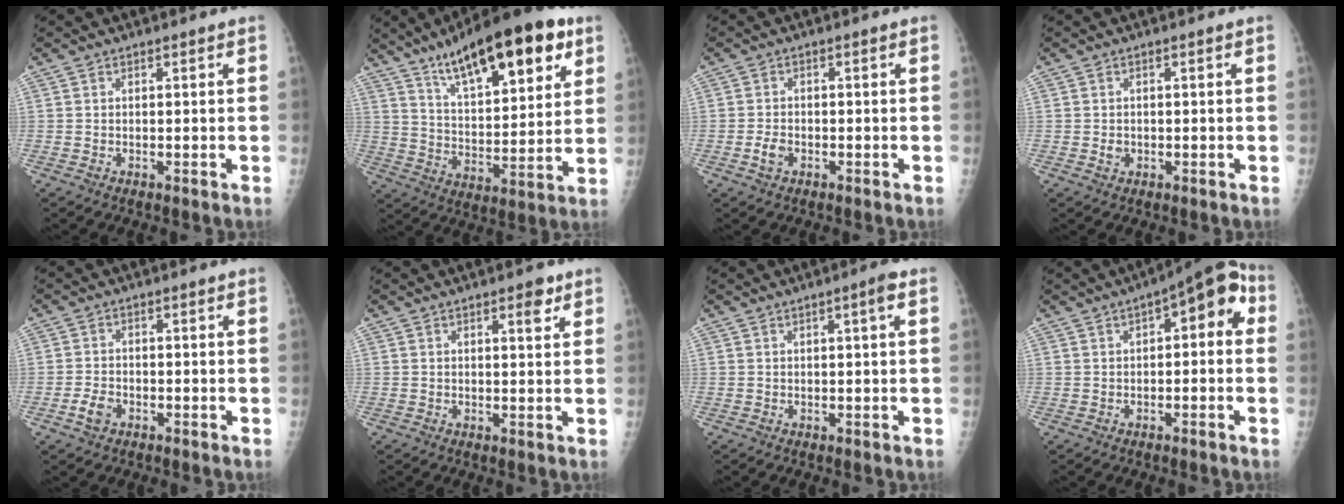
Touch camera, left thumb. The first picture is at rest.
{"total": 22.4, "force": [12.5, 7.7, 16.9], "torque": [-0.232, -0.037, 0.203]}
{"total": 2.5, "force": [-1.3, 1.7, 1.4], "torque": [-0.026, 0.008, -0.024]}
{"total": 1.3, "force": [-0.5, 1.2, 0.4], "torque": [-0.003, 0.002, -0.007]}
{"total": 3.1, "force": [-1.8, 2.0, 1.5], "torque": [-0.028, 0.010, -0.032]}
{"total": 3.0, "force": [1.8, 1.0, 2.2], "torque": [-0.020, -0.008, 0.023]}
{"total": 2.4, "force": [0.8, 0.1, 2.3], "torque": [-0.038, 0.003, 0.013]}
{"total": 9.5, "force": [1.8, 4.3, 8.2], "torque": [-0.079, 0.031, 0.010]}